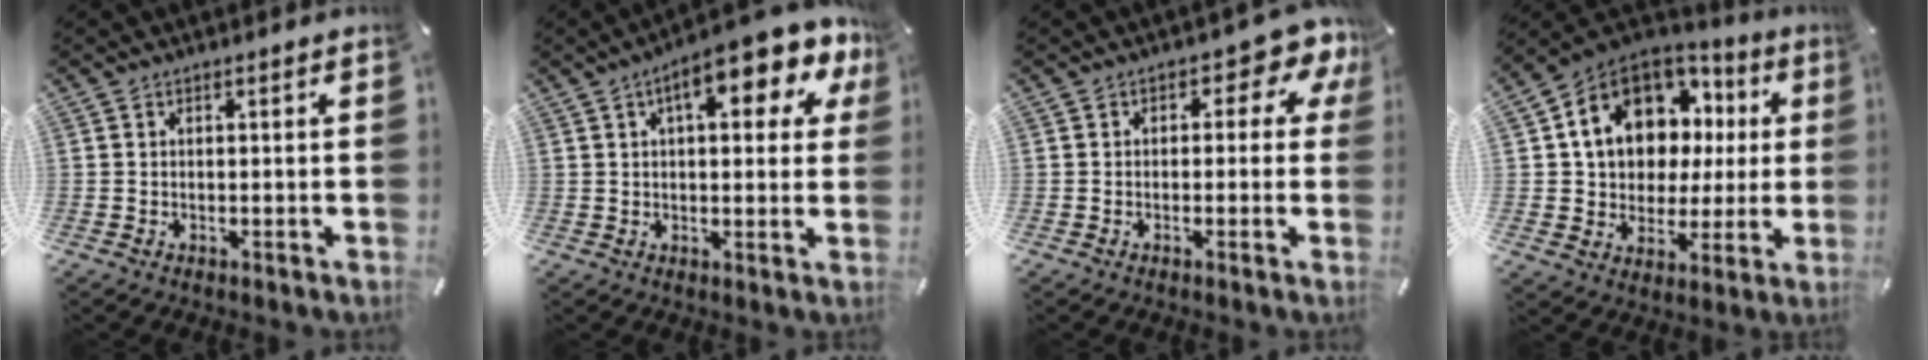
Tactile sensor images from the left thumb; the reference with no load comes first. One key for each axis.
{"total": 13.2, "fx": 6.5, "fy": 5.0, "fz": 10.4, "tx": -0.144, "ty": -0.023, "tz": 0.102}
{"total": 6.4, "fx": 1.9, "fy": 3.5, "fz": 5.0, "tx": -0.060, "ty": -0.011, "tz": 0.025}
{"total": 16.3, "fx": 6.3, "fy": 12.5, "fz": 8.4, "tx": -0.168, "ty": -0.029, "tz": 0.124}